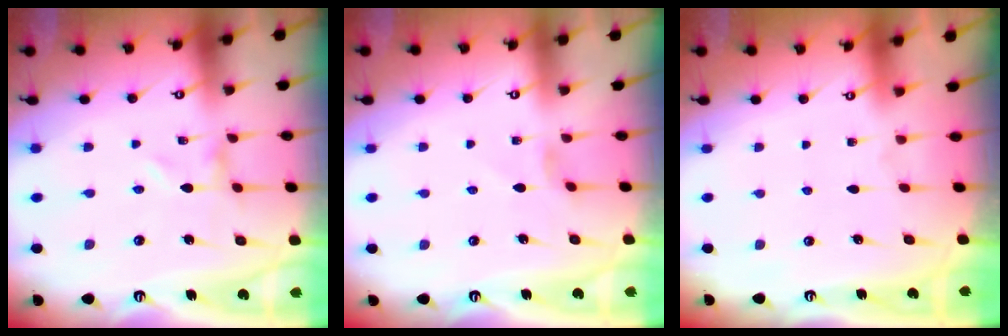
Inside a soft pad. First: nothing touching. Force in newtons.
{"total": 0.9, "press": 0.8, "slide": 0.3}
{"total": 1.6, "press": 1.6, "slide": 0.2}